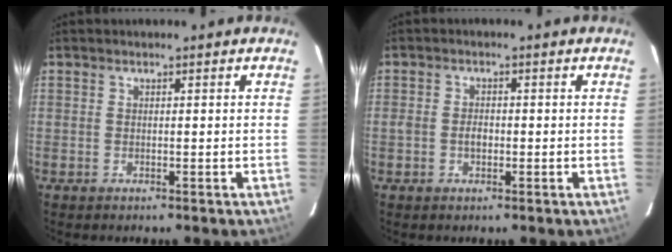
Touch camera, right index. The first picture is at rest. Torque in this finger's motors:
{"motor_torque": [0.42, -0.04, 0.20, 0.05]}